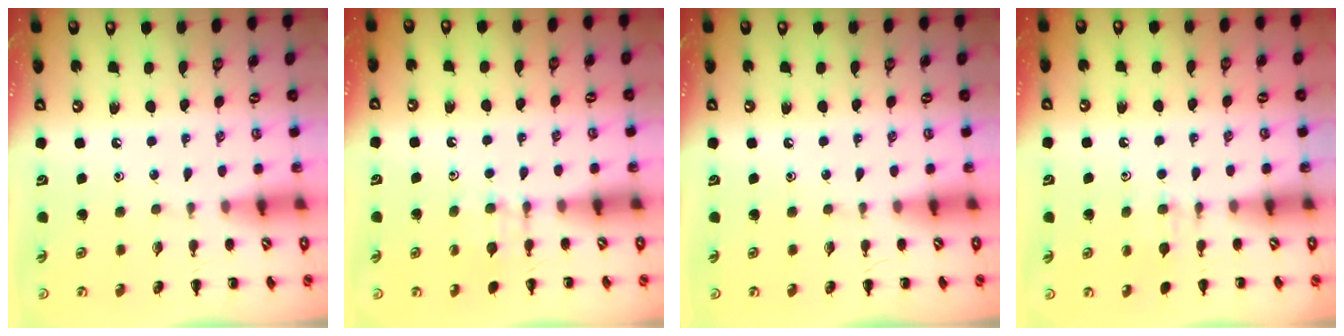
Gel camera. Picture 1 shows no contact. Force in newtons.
{"total": 7.8, "press": 7.5, "slide": 2.0}
{"total": 0.0}
{"total": 5.2, "press": 4.9, "slide": 1.9}